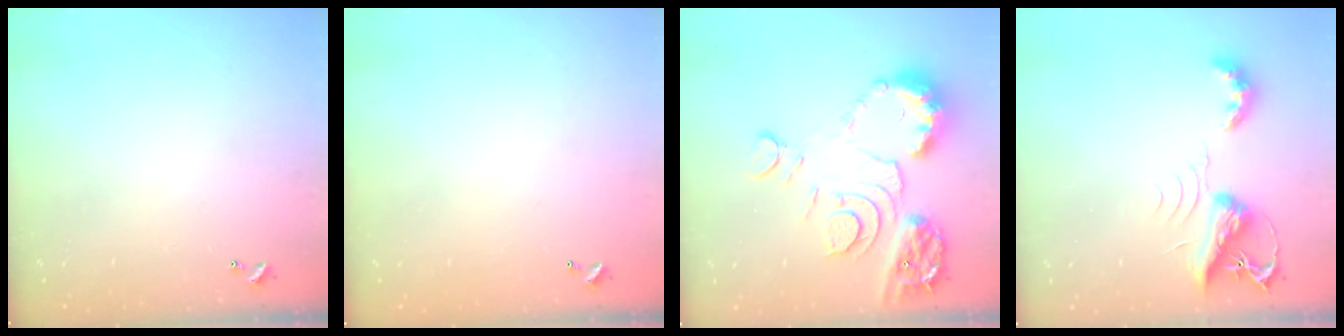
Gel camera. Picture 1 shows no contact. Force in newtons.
{"total": 2.9, "press": 2.9, "slide": 0.1}
{"total": 14.0, "press": 13.9, "slide": 1.5}
{"total": 7.2, "press": 7.2, "slide": 0.0}